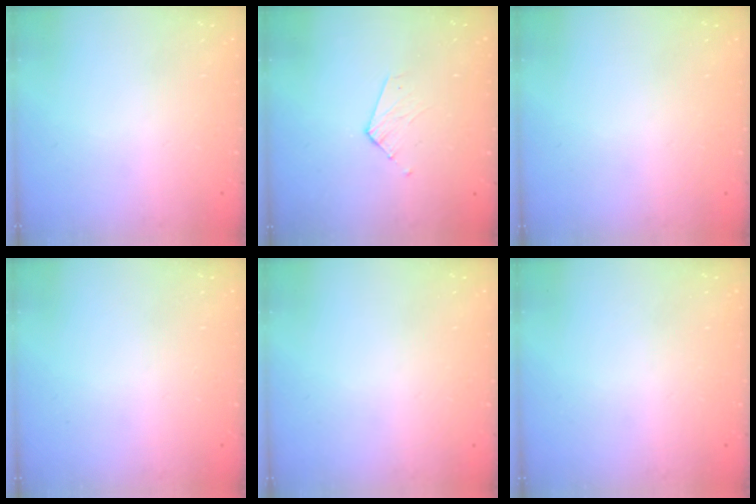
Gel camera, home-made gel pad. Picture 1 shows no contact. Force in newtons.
{"total": 3.2, "press": 3.1, "slide": 0.3}
{"total": 0.0}
{"total": 0.0}
{"total": 0.0}
{"total": 0.0}